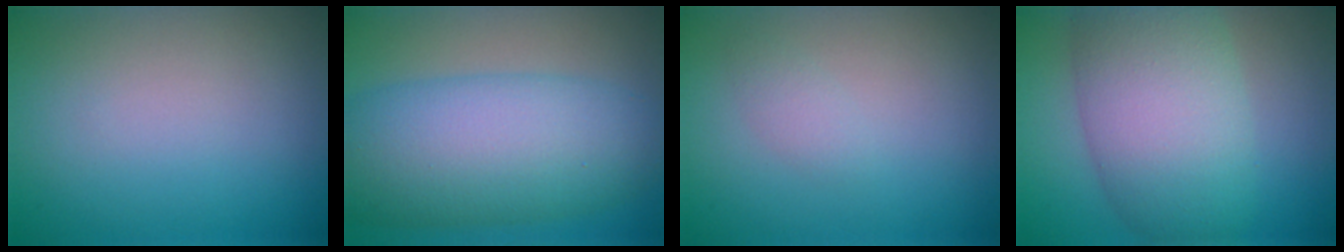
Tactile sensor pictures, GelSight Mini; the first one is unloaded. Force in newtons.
{"total": 10.4, "press": 10.4, "slide": 0.1}
{"total": 1.1, "press": 1.1, "slide": 0.0}
{"total": 9.5, "press": 9.5, "slide": 0.3}